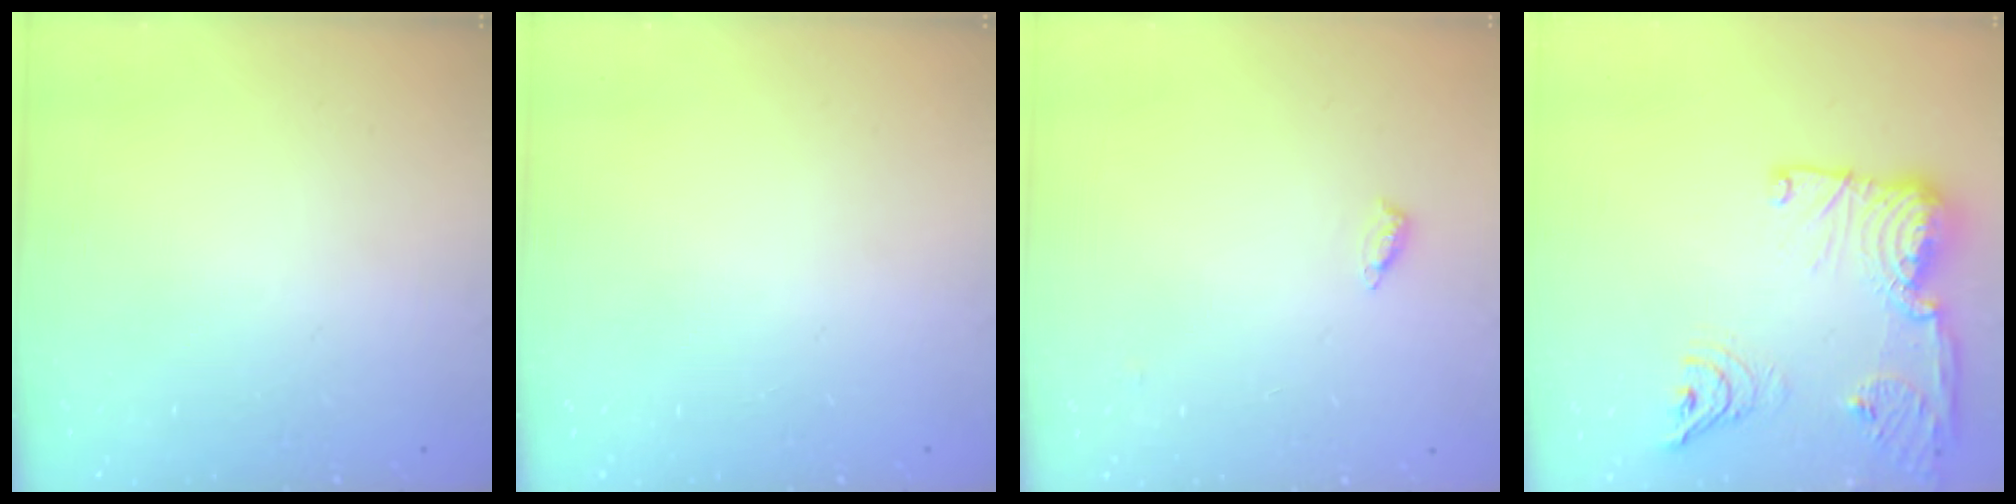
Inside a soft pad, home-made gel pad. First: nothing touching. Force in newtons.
{"total": 0.0}
{"total": 4.4, "press": 4.1, "slide": 1.4}
{"total": 21.8, "press": 20.6, "slide": 6.9}